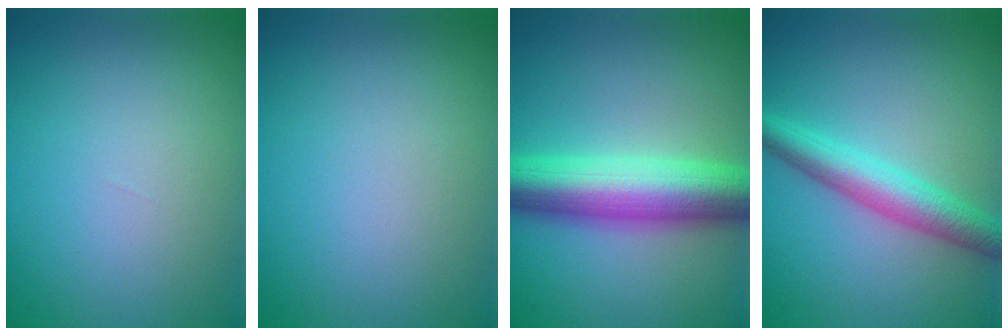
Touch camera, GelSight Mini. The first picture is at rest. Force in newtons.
{"total": 0.0}
{"total": 8.7, "press": 8.7, "slide": 0.2}
{"total": 4.2, "press": 4.2, "slide": 0.1}